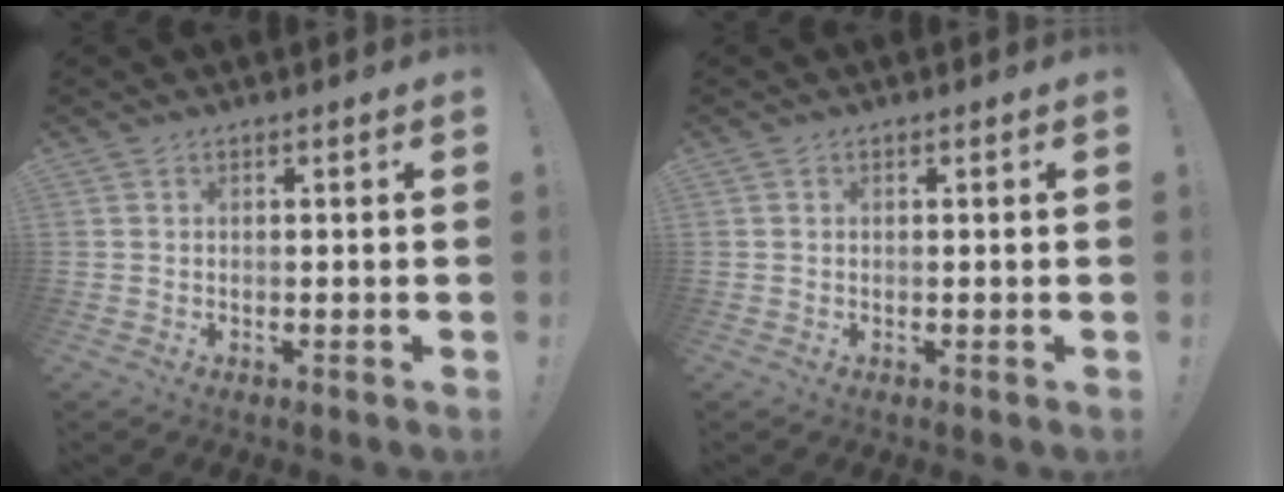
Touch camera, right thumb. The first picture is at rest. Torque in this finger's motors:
{"motor_torque": [-0.18, 0.01, -0.12, -0.21, 0.12]}